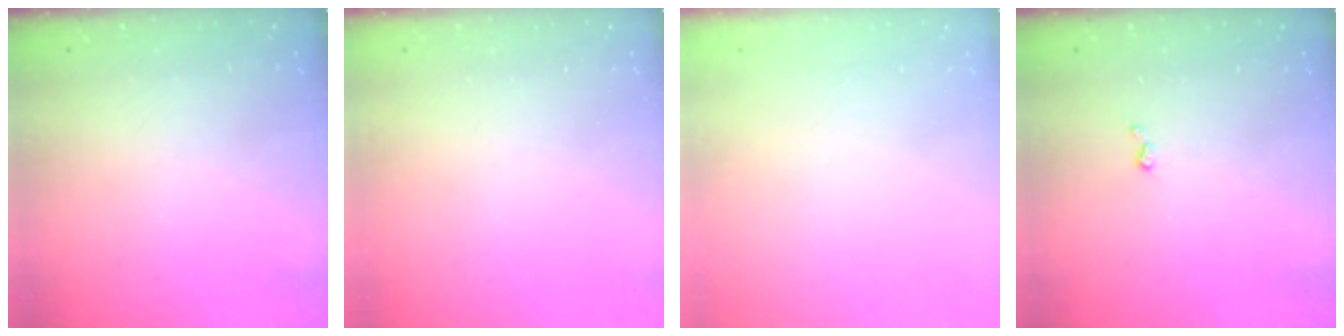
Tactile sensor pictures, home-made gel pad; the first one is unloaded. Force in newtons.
{"total": 0.0}
{"total": 0.0}
{"total": 2.9, "press": 2.9, "slide": 0.5}